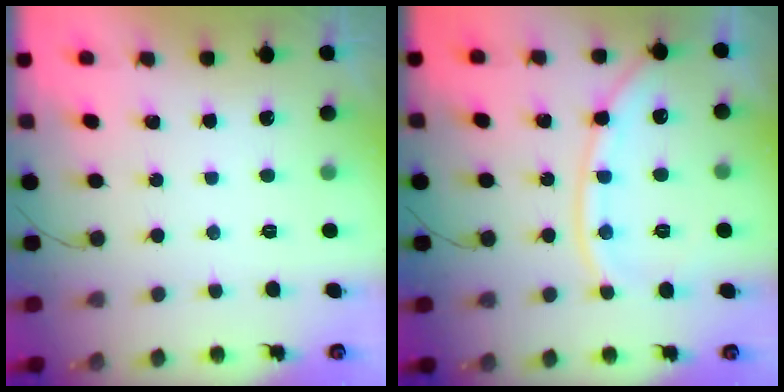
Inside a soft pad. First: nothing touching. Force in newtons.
{"total": 12.7, "press": 12.6, "slide": 1.7}